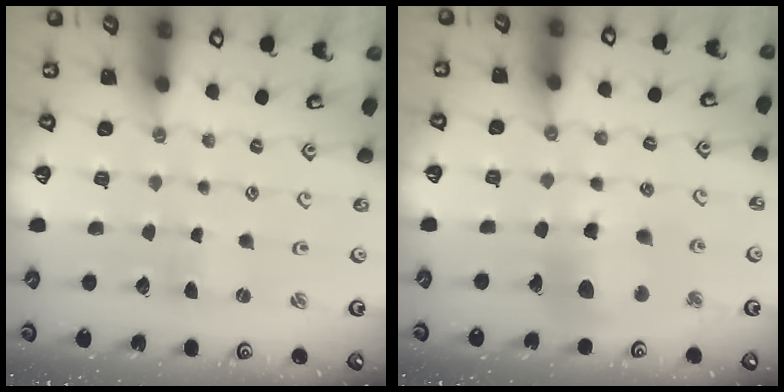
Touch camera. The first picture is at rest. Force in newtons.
{"total": 12.6, "press": 12.5, "slide": 1.6}